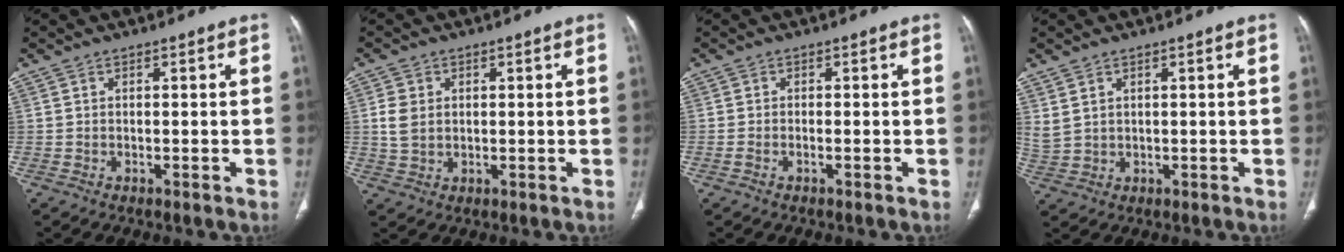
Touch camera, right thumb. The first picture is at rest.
{"total": 4.3, "force": [0.8, 3.3, 2.6], "torque": [-0.050, 0.000, 0.018]}
{"total": 1.0, "force": [-0.5, 0.2, 0.8], "torque": [-0.027, 0.004, -0.011]}
{"total": 3.3, "force": [1.7, 2.2, 1.8], "torque": [-0.045, -0.004, 0.048]}